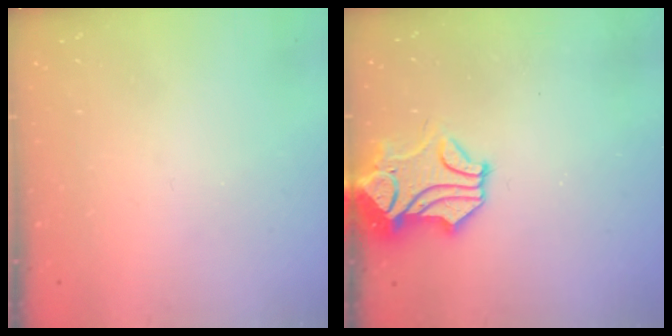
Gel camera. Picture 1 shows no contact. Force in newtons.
{"total": 1.5, "press": 0.8, "slide": 1.3}